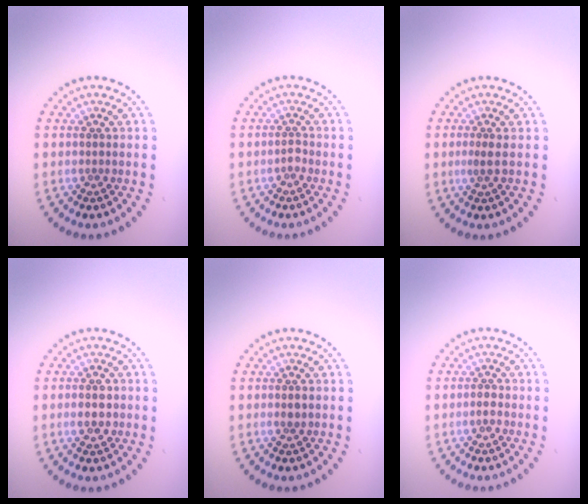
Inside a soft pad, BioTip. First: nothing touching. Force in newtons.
{"total": 0.7, "press": 0.5, "slide": 0.5}
{"total": 1.2, "press": 1.0, "slide": 0.7}
{"total": 2.7, "press": 2.7, "slide": 0.1}
{"total": 0.9, "press": 0.8, "slide": 0.3}
{"total": 1.2, "press": 1.1, "slide": 0.3}